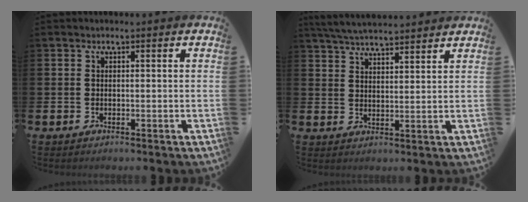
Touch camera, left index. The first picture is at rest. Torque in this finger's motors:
{"motor_torque": [0.90, -0.86, 0.46, 0.13]}